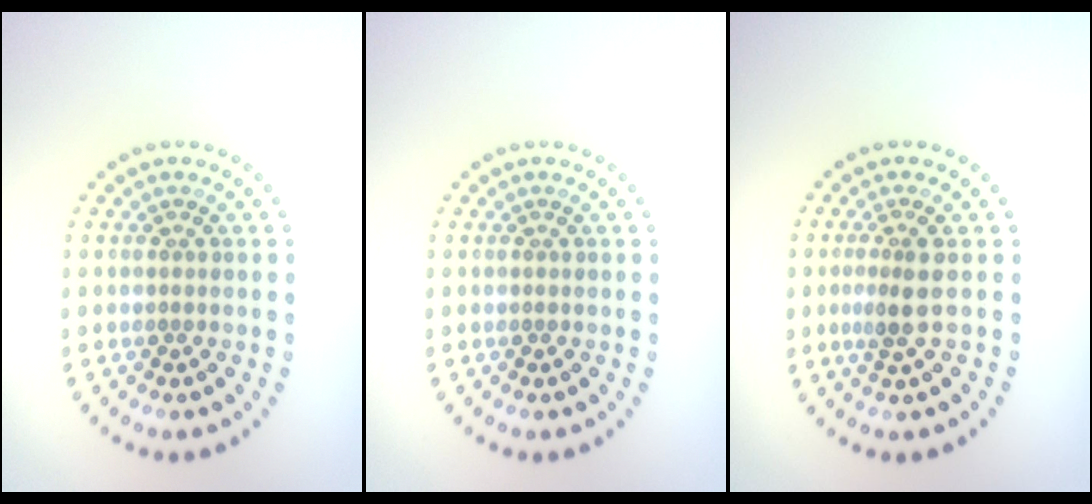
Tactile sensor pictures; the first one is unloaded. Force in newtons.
{"total": 0.0}
{"total": 2.3, "press": 1.9, "slide": 1.4}